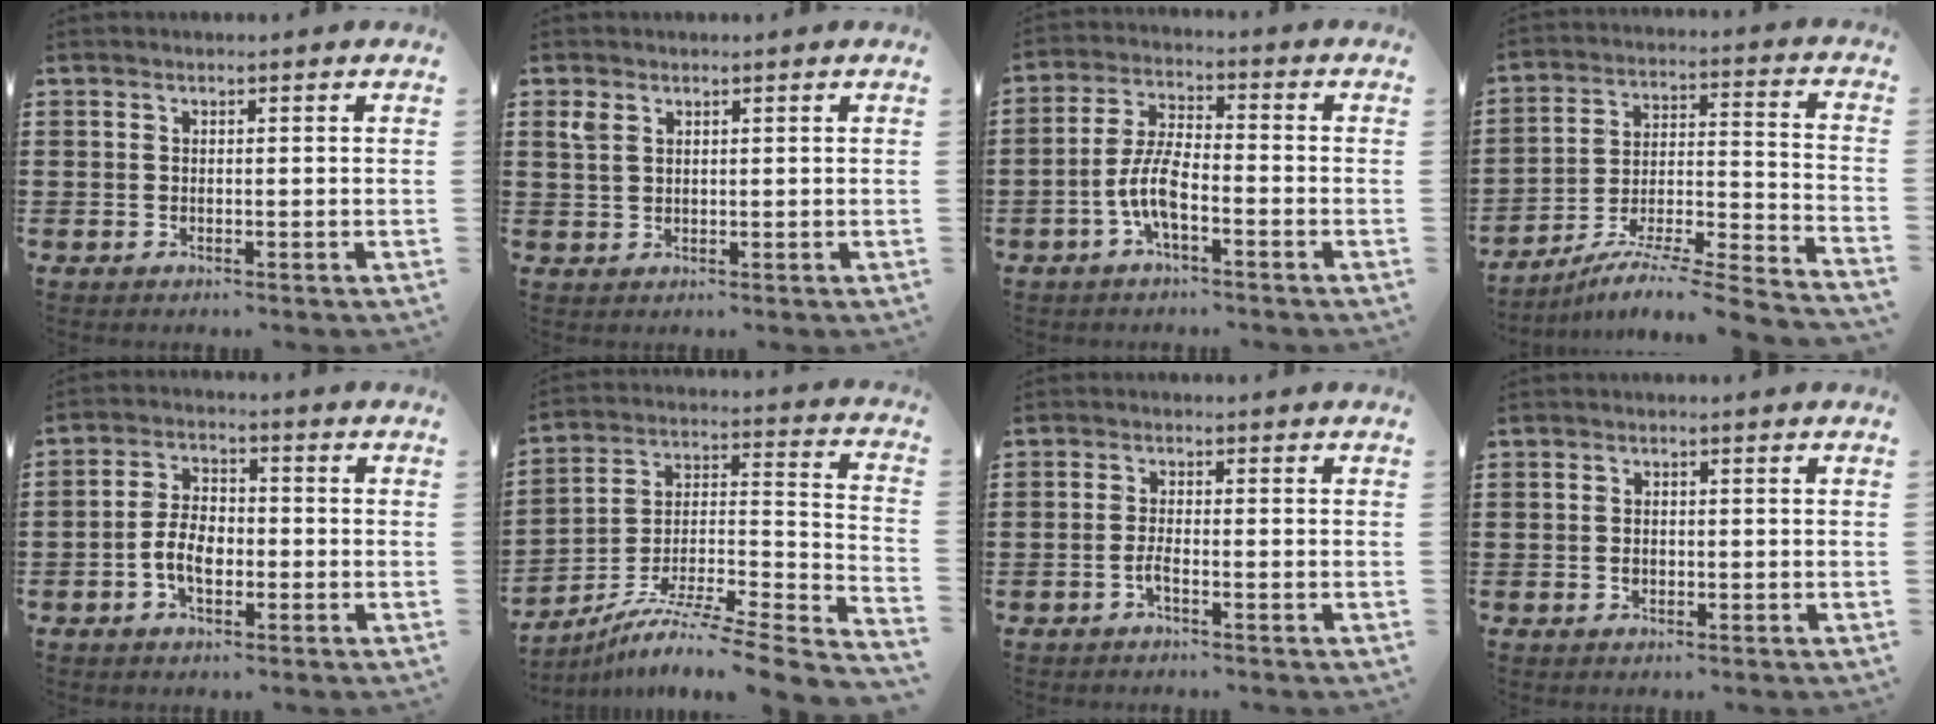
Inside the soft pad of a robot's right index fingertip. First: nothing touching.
{"total": 2.2, "force": [1.4, 1.3, 1.1], "torque": [-0.027, 0.005, 0.026]}
{"total": 6.8, "force": [-2.8, 2.1, 5.9], "torque": [-0.141, -0.009, -0.060]}
{"total": 7.3, "force": [-6.5, -0.2, 3.4], "torque": [-0.055, -0.007, -0.132]}
{"total": 5.4, "force": [-1.7, 3.0, 4.1], "torque": [-0.094, 0.002, -0.035]}
{"total": 7.2, "force": [-5.4, 0.6, 4.6], "torque": [-0.077, -0.010, -0.109]}
{"total": 1.9, "force": [-1.1, 0.2, 1.6], "torque": [-0.036, -0.004, -0.022]}
{"total": 0.9, "force": [-0.2, 0.7, 0.6], "torque": [-0.014, 0.003, -0.005]}